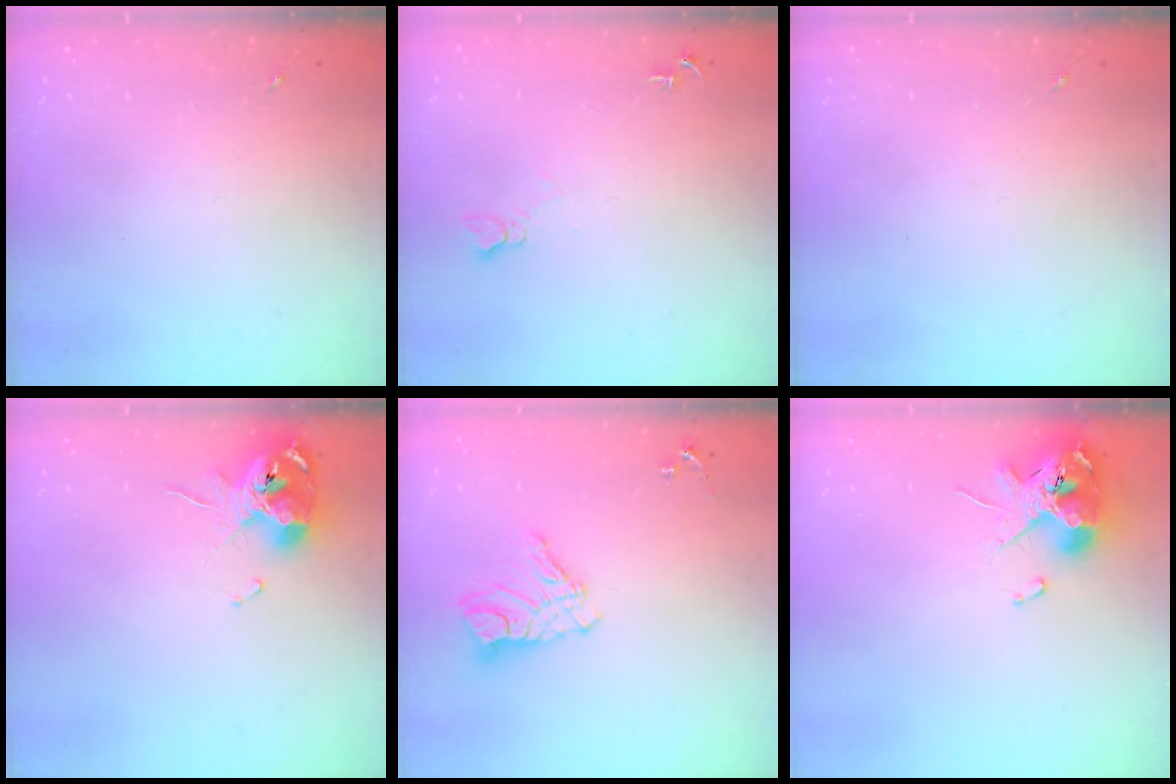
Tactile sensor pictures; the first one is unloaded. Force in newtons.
{"total": 5.7, "press": 5.7, "slide": 0.7}
{"total": 0.0}
{"total": 11.9, "press": 11.8, "slide": 1.4}
{"total": 11.3, "press": 11.2, "slide": 0.9}
{"total": 12.7, "press": 12.5, "slide": 2.0}